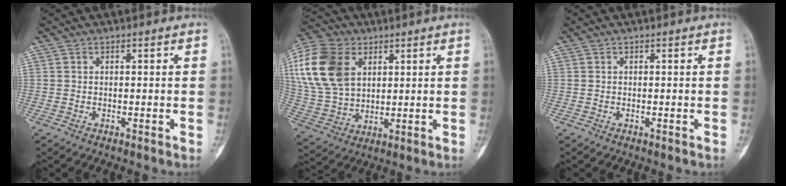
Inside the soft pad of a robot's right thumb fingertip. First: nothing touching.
{"total": 17.9, "force": [5.6, 12.2, 11.8], "torque": [-0.243, -0.006, 0.110]}
{"total": 0.0}